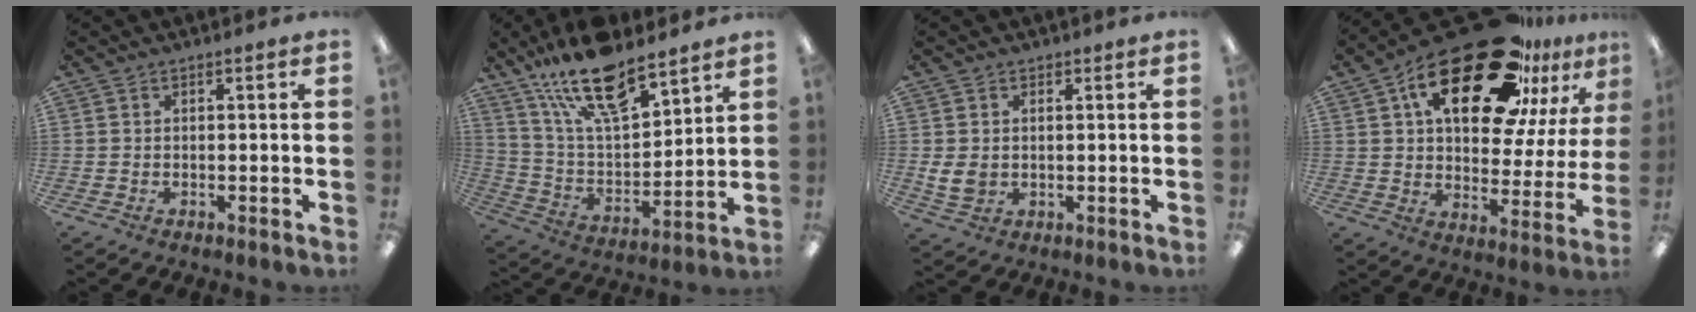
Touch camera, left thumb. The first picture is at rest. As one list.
[{"total": 19.4, "force": [14.2, 7.0, 11.1], "torque": [-0.209, -0.077, 0.250]}, {"total": 4.7, "force": [0.4, 4.0, 2.5], "torque": [-0.050, 0.000, 0.008]}, {"total": 29.9, "force": [17.7, 13.9, 19.7], "torque": [-0.297, -0.093, 0.293]}]